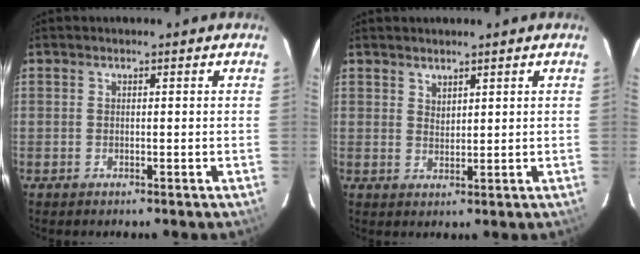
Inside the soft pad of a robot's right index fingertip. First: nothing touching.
{"total": 2.0, "force": [1.8, 0.8, 0.4], "torque": [-0.003, 0.002, 0.033]}